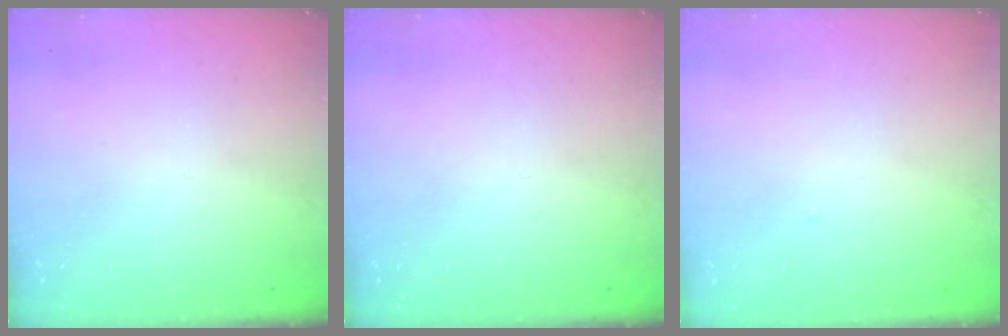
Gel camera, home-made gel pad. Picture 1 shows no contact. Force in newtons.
{"total": 0.0}
{"total": 1.1, "press": 1.1, "slide": 0.1}